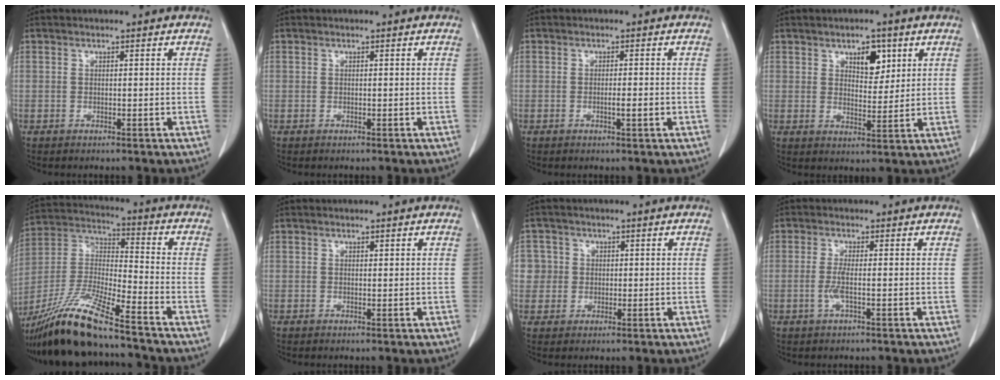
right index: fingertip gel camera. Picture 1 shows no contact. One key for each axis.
{"total": 0.0}
{"total": 1.9, "fx": -0.5, "fy": 0.1, "fz": 1.8, "tx": -0.033, "ty": -0.002, "tz": -0.008}
{"total": 5.1, "fx": 2.6, "fy": 2.5, "fz": 3.5, "tx": -0.051, "ty": 0.000, "tz": 0.042}
{"total": 16.7, "fx": -13.6, "fy": 0.6, "fz": 9.7, "tx": -0.214, "ty": -0.024, "tz": -0.257}
{"total": 0.0}
{"total": 4.3, "fx": 0.6, "fy": 4.3, "fz": 0.1, "tx": 0.012, "ty": 0.011, "tz": 0.011}
{"total": 2.4, "fx": -0.6, "fy": 0.0, "fz": 2.3, "tx": -0.053, "ty": -0.004, "tz": -0.013}